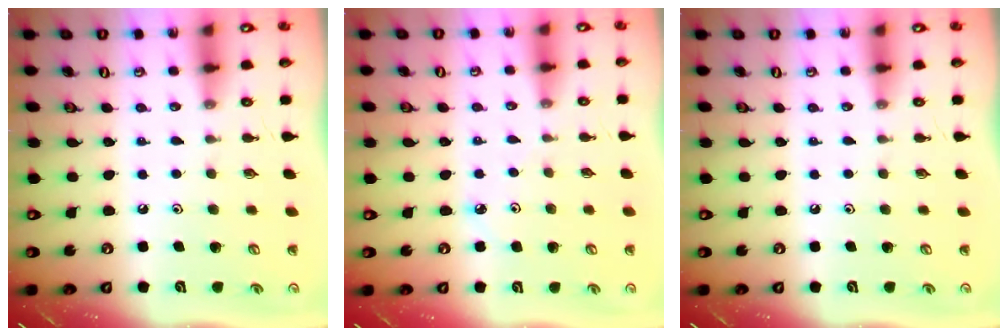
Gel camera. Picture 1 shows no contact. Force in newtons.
{"total": 2.3, "press": 2.3, "slide": 0.2}
{"total": 0.0}